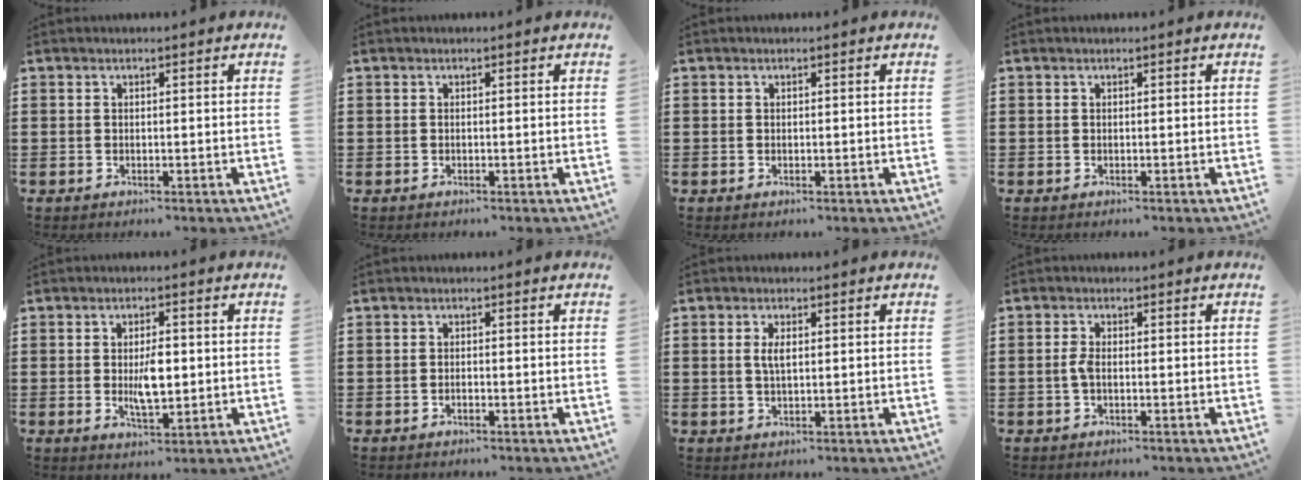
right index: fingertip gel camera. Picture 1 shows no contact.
{"total": 0.0}
{"total": 0.0}
{"total": 0.0}
{"total": 5.0, "force": [-0.2, 2.1, 4.6], "torque": [-0.083, -0.002, -0.007]}
{"total": 0.7, "force": [-0.5, 0.1, 0.4], "torque": [-0.010, -0.004, -0.008]}
{"total": 2.3, "force": [0.5, 0.8, 2.1], "torque": [-0.043, 0.005, 0.006]}
{"total": 2.1, "force": [-0.4, 0.7, 1.9], "torque": [-0.051, -0.004, -0.013]}